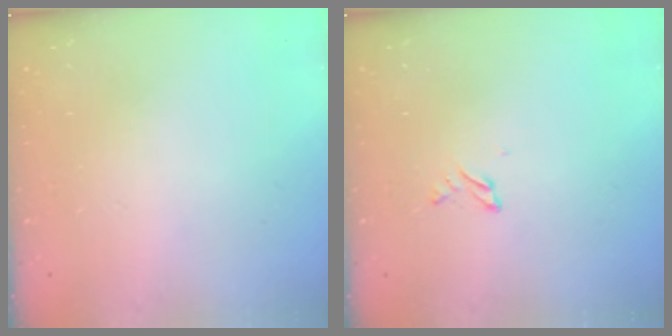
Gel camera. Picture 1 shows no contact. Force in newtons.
{"total": 2.6, "press": 2.6, "slide": 0.3}